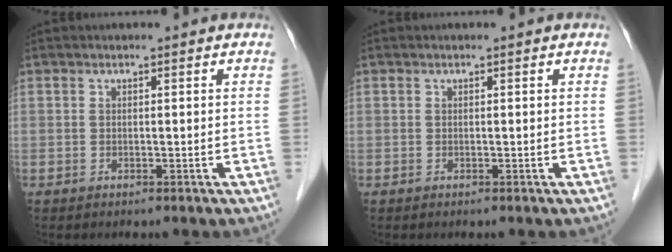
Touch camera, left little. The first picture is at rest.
{"total": 0.0}